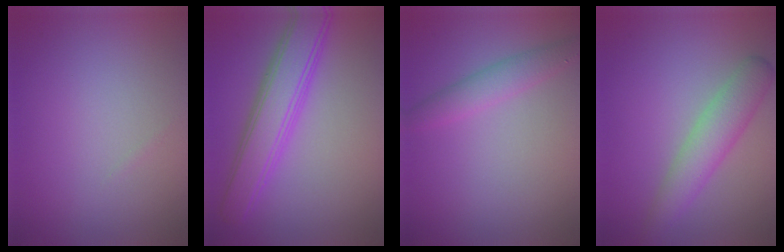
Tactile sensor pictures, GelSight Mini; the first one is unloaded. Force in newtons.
{"total": 5.3, "press": 5.3, "slide": 0.1}
{"total": 2.3, "press": 2.3, "slide": 0.1}
{"total": 3.7, "press": 3.7, "slide": 0.1}